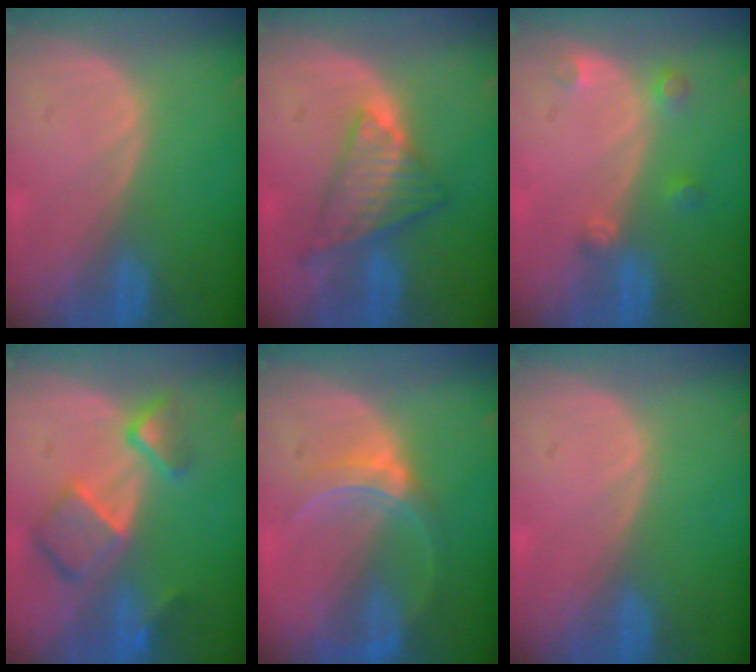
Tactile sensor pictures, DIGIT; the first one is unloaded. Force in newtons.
{"total": 7.2, "press": 6.7, "slide": 2.7}
{"total": 2.6, "press": 2.6, "slide": 0.2}
{"total": 7.8, "press": 6.8, "slide": 3.9}
{"total": 6.0, "press": 5.5, "slide": 2.3}
{"total": 0.0}